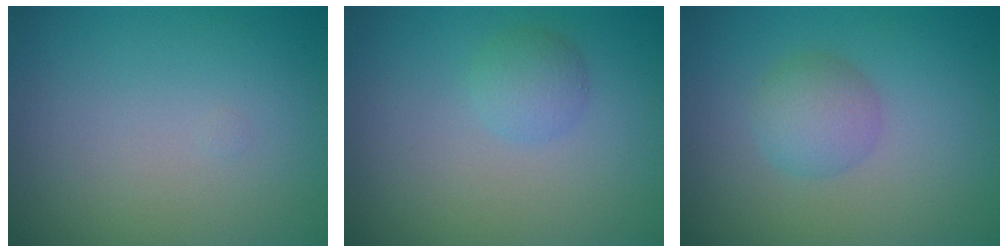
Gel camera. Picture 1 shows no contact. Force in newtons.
{"total": 1.7, "press": 1.7, "slide": 0.1}
{"total": 2.5, "press": 2.5, "slide": 0.1}